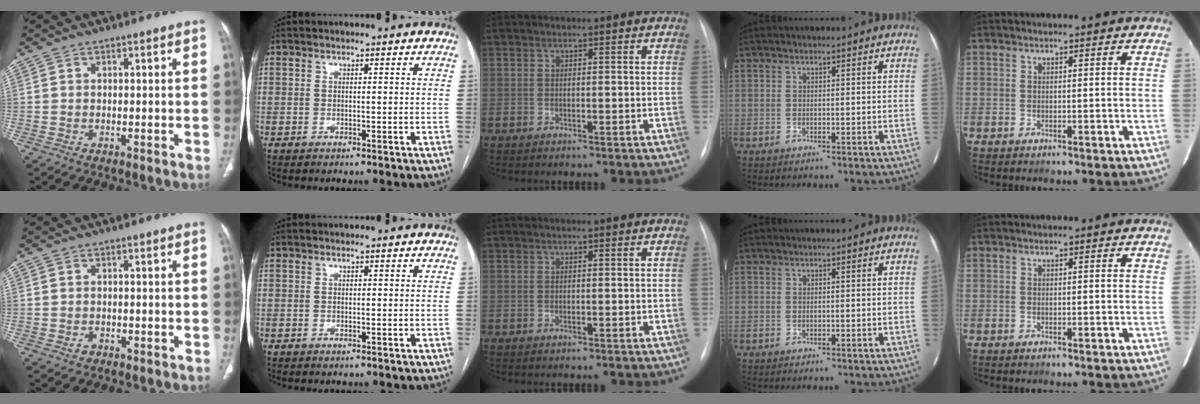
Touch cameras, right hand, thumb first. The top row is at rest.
{"thumb": {"total": 1.2, "force": [-0.6, 0.9, 0.5], "torque": [-0.007, 0.005, -0.009]}}